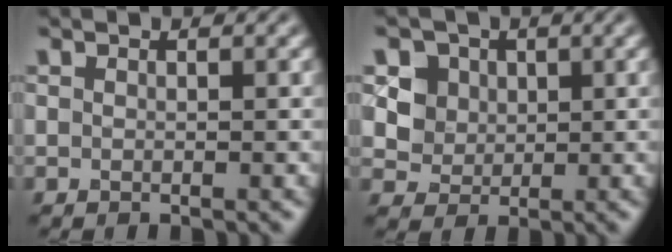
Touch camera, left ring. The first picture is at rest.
{"total": 4.7, "force": [1.9, 3.9, 1.9], "torque": [-0.043, -0.003, 0.036]}